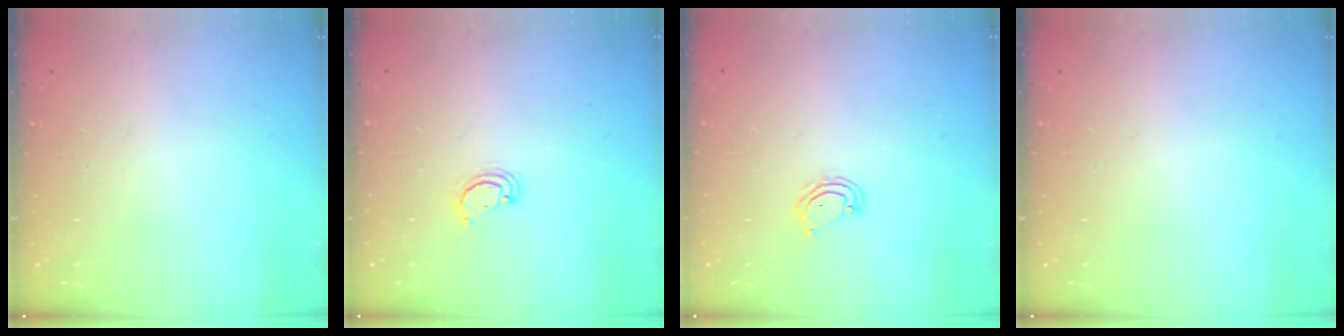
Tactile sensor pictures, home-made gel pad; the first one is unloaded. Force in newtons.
{"total": 2.6, "press": 2.6, "slide": 0.3}
{"total": 4.2, "press": 4.2, "slide": 0.4}
{"total": 0.0}